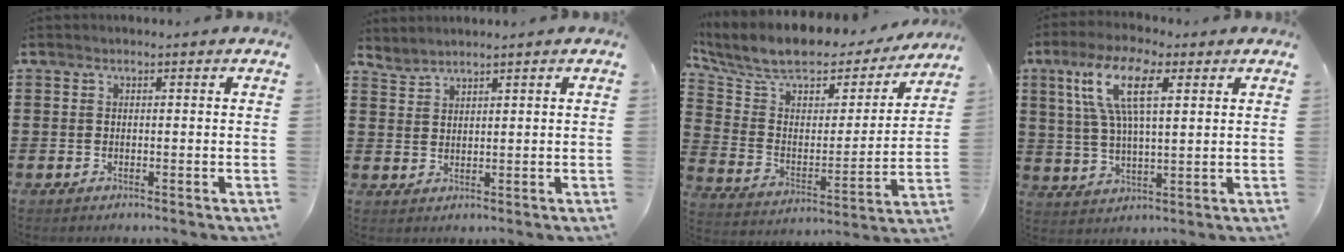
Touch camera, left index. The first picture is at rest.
{"total": 1.7, "force": [1.7, -0.1, -0.1], "torque": [-0.002, -0.002, 0.035]}
{"total": 9.1, "force": [7.6, 3.2, 4.0], "torque": [-0.108, -0.054, 0.130]}
{"total": 10.8, "force": [4.6, 3.9, 8.9], "torque": [-0.184, 0.015, 0.082]}